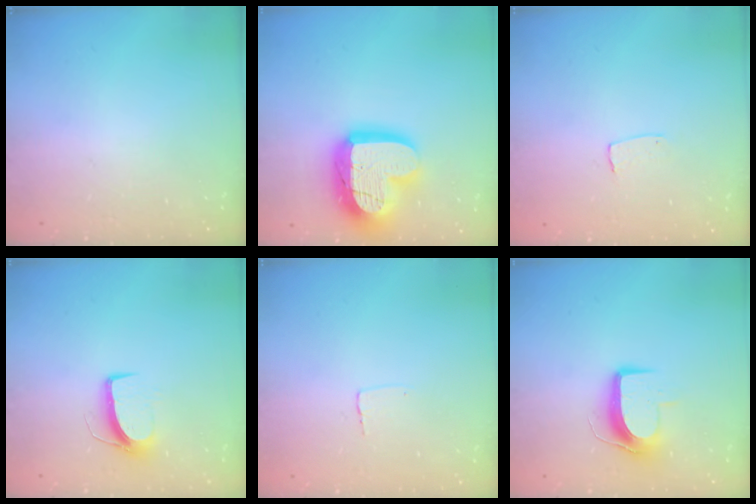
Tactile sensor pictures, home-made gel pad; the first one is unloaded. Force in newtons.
{"total": 21.4, "press": 21.3, "slide": 1.7}
{"total": 4.3, "press": 4.3, "slide": 0.2}
{"total": 7.8, "press": 7.7, "slide": 0.5}
{"total": 2.6, "press": 2.6, "slide": 0.1}
{"total": 9.2, "press": 9.2, "slide": 0.2}